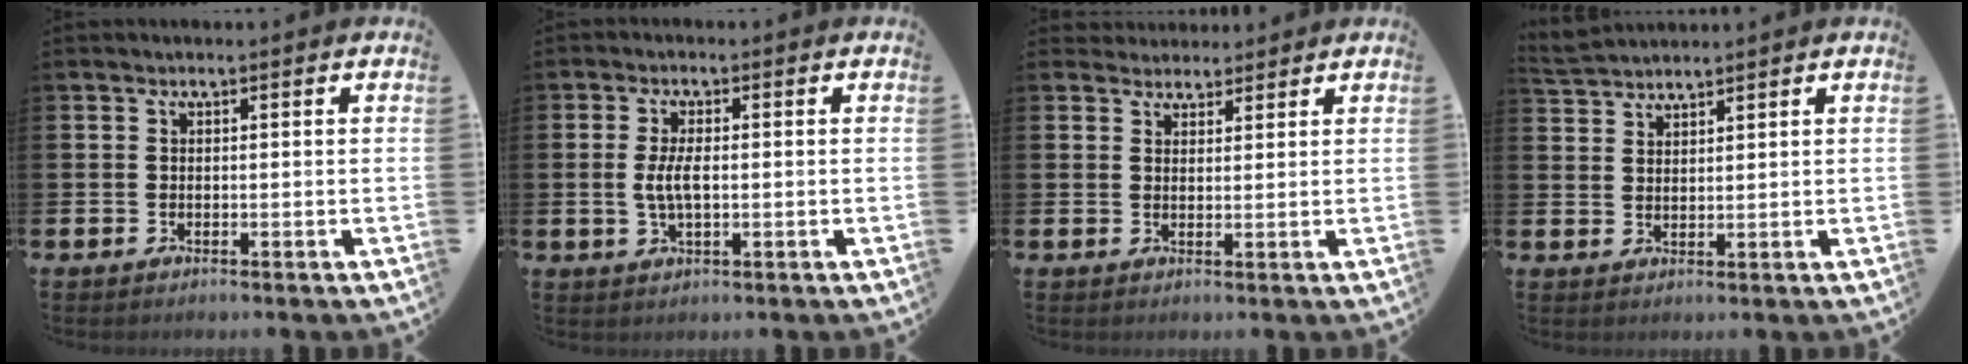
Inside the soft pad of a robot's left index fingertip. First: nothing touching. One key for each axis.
{"total": 3.8, "fx": 0.1, "fy": 1.5, "fz": 3.5, "tx": -0.073, "ty": 0.003, "tz": -0.003}
{"total": 3.1, "fx": 2.8, "fy": 1.3, "fz": -0.2, "tx": 0.005, "ty": -0.012, "tz": 0.051}
{"total": 3.0, "fx": 3.0, "fy": 0.3, "fz": 0.0, "tx": -0.008, "ty": -0.011, "tz": 0.057}